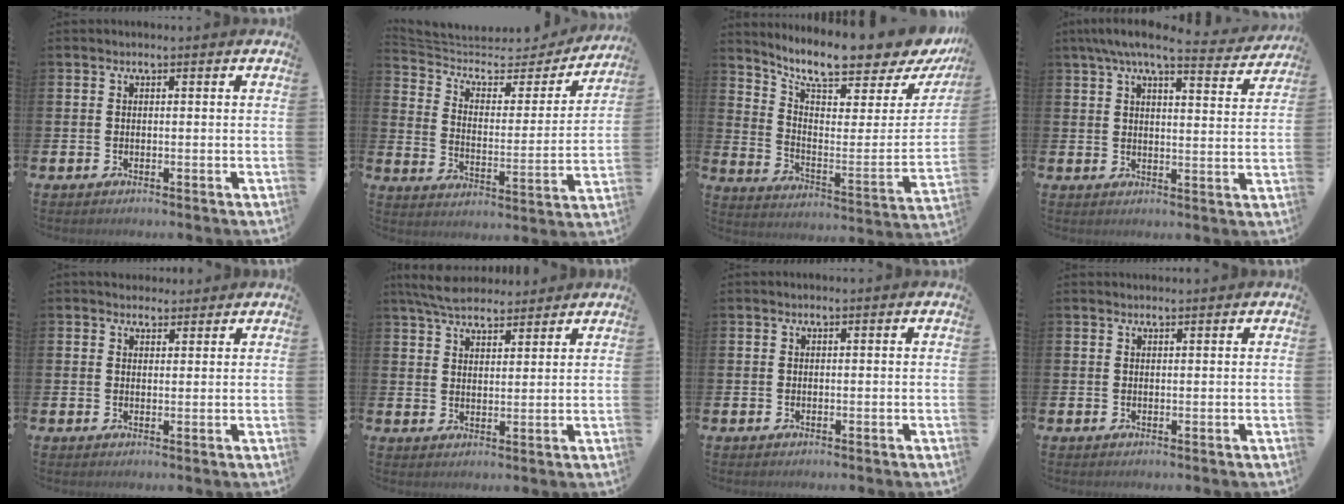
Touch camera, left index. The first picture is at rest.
{"total": 6.3, "force": [5.4, 2.7, 1.9], "torque": [-0.065, -0.045, 0.086]}
{"total": 9.9, "force": [8.6, 1.8, 4.6], "torque": [-0.098, -0.073, 0.139]}
{"total": 6.3, "force": [5.5, 0.8, 2.8], "torque": [-0.063, -0.026, 0.094]}
{"total": 2.9, "force": [2.6, 1.2, 0.0], "torque": [0.002, -0.008, 0.047]}
{"total": 5.7, "force": [5.4, 1.3, 1.4], "torque": [-0.049, -0.016, 0.101]}
{"total": 0.0}
{"total": 0.8, "force": [0.8, 0.0, 0.1], "torque": [0.007, -0.003, 0.012]}